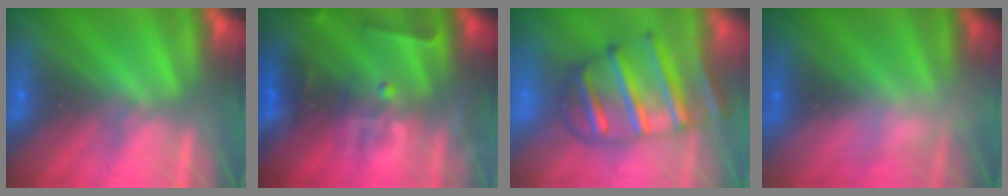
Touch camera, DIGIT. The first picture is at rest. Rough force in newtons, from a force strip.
{"total": 2.9}
{"total": 7.6}
{"total": 2.6}